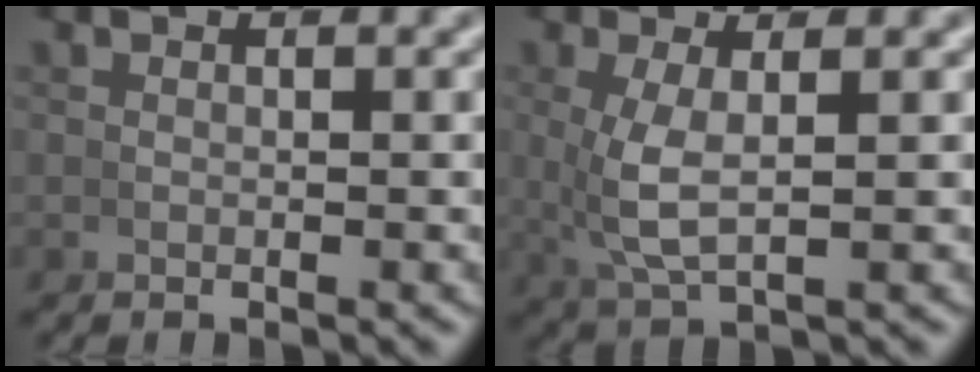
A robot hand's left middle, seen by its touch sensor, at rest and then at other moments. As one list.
[{"total": 4.1, "force": [0.4, 1.5, 3.8], "torque": [-0.092, -0.007, 0.022]}]